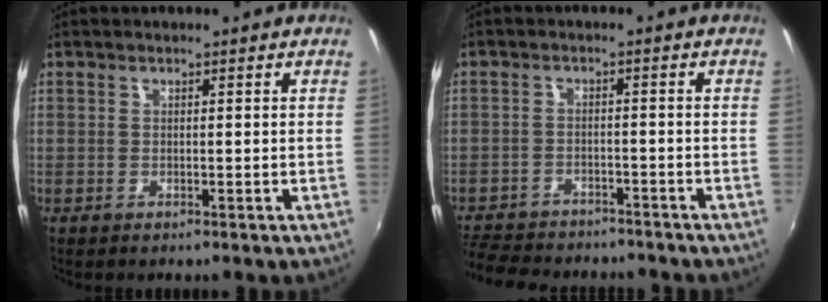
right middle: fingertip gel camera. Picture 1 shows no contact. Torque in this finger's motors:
{"motor_torque": [1.07, -1.07, 0.25, 0.13]}